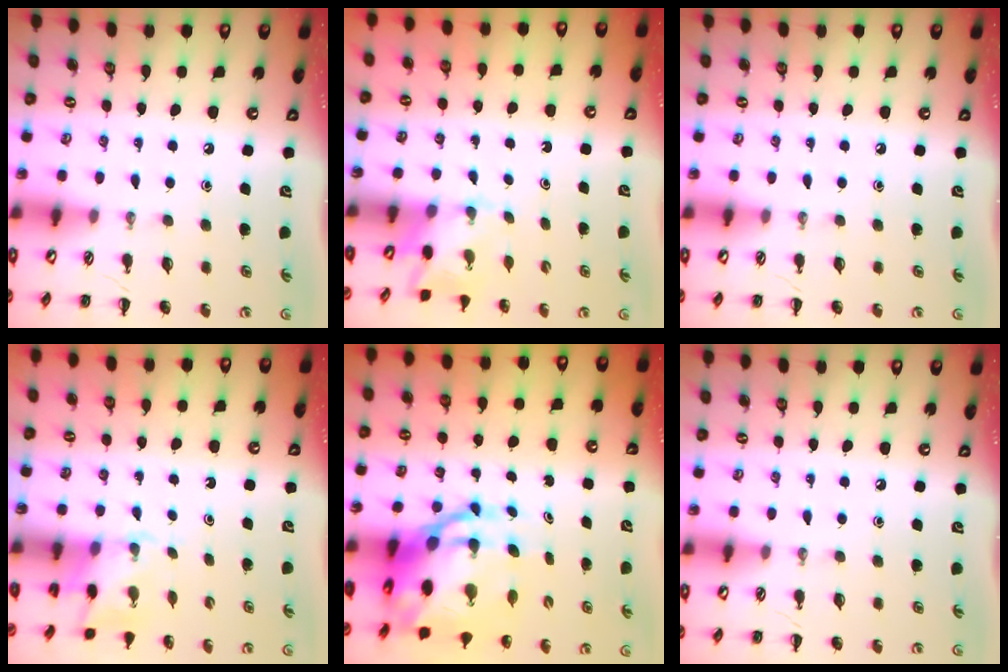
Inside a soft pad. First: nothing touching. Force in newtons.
{"total": 1.6, "press": 1.5, "slide": 0.6}
{"total": 0.0}
{"total": 2.6, "press": 2.5, "slide": 0.6}
{"total": 11.2, "press": 10.8, "slide": 3.0}
{"total": 0.0}